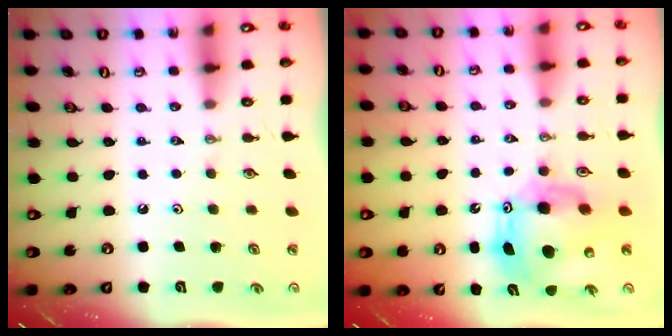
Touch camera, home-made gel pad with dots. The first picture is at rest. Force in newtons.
{"total": 13.0, "press": 12.9, "slide": 1.0}